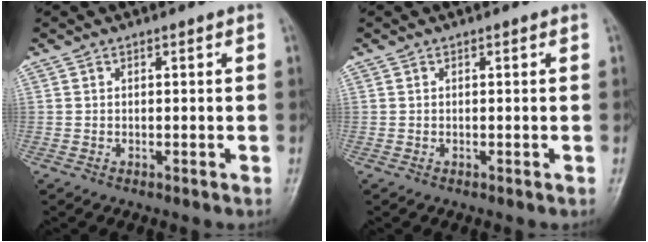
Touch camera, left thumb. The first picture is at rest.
{"total": 0.0}